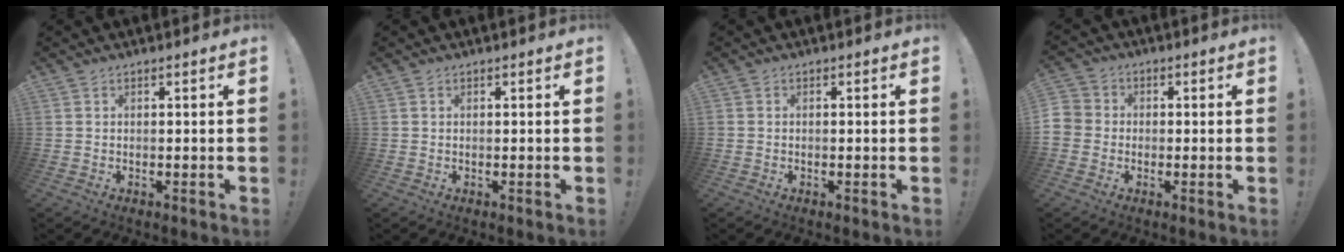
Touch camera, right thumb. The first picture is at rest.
{"total": 0.0}
{"total": 0.0}
{"total": 4.5, "force": [-1.3, 4.2, 1.1], "torque": [-0.020, 0.020, -0.024]}